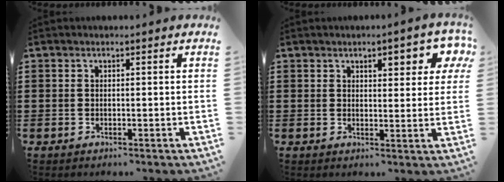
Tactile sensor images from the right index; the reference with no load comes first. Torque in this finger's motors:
{"motor_torque": [0.55, -0.40, 0.28, 0.06]}